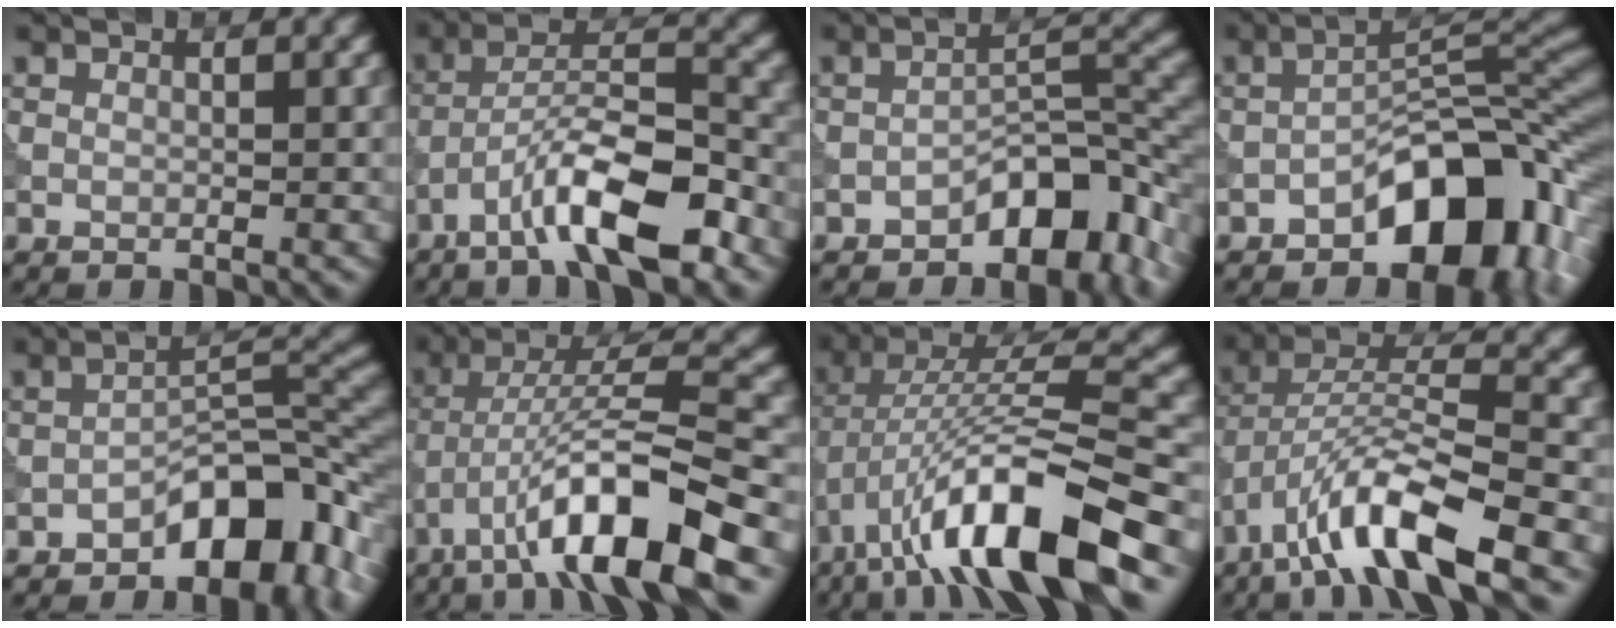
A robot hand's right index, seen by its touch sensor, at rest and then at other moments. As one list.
[{"total": 9.3, "force": [-5.5, 2.5, 7.1], "torque": [-0.116, 0.018, -0.098]}, {"total": 7.6, "force": [-4.3, 3.3, 5.3], "torque": [-0.055, 0.017, -0.070]}, {"total": 10.4, "force": [-5.1, 4.9, 7.6], "torque": [-0.080, 0.019, -0.092]}, {"total": 8.4, "force": [-4.6, 3.6, 6.0], "torque": [-0.066, 0.022, -0.078]}, {"total": 11.4, "force": [-6.1, 2.3, 9.4], "torque": [-0.154, 0.018, -0.107]}, {"total": 12.7, "force": [-6.1, 3.5, 10.6], "torque": [-0.188, 0.017, -0.108]}, {"total": 10.0, "force": [-6.0, 2.5, 7.6], "torque": [-0.137, 0.010, -0.113]}]